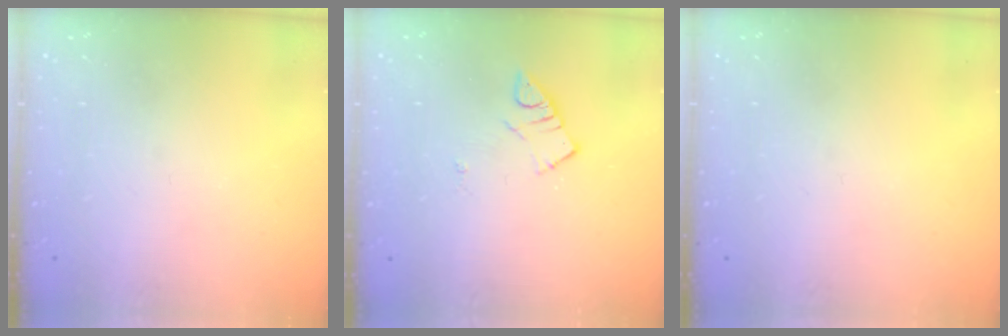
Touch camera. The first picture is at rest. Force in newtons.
{"total": 3.1, "press": 3.0, "slide": 0.5}
{"total": 0.0}